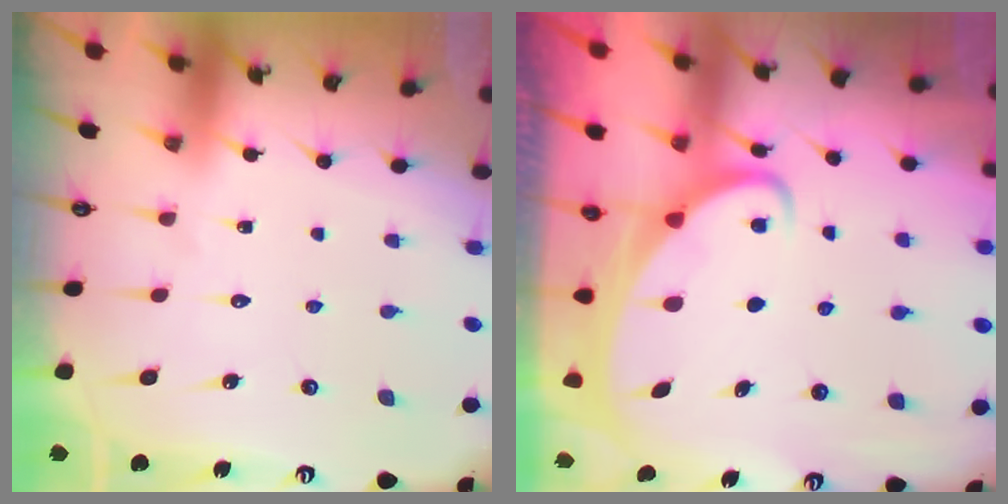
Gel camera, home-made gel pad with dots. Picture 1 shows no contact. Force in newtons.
{"total": 2.7, "press": 2.7, "slide": 0.3}